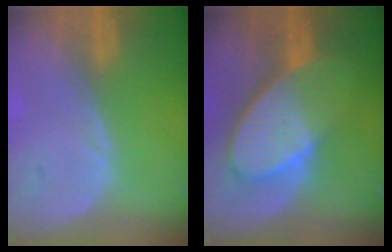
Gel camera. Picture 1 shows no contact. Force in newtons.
{"total": 9.7, "press": 8.6, "slide": 4.6}